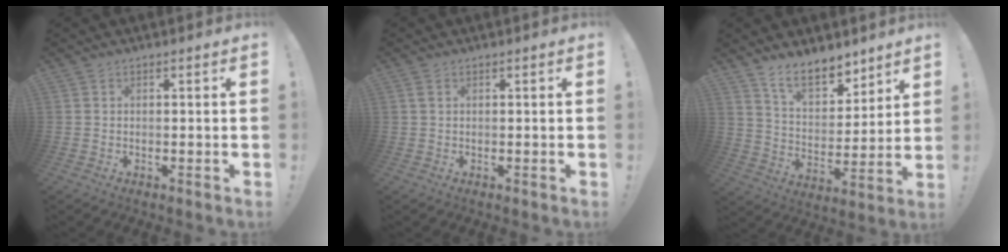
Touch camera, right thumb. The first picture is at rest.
{"total": 0.8, "force": [0.5, 0.4, 0.6], "torque": [-0.004, -0.001, 0.007]}
{"total": 12.0, "force": [9.6, 5.3, 5.0], "torque": [-0.076, -0.068, 0.179]}